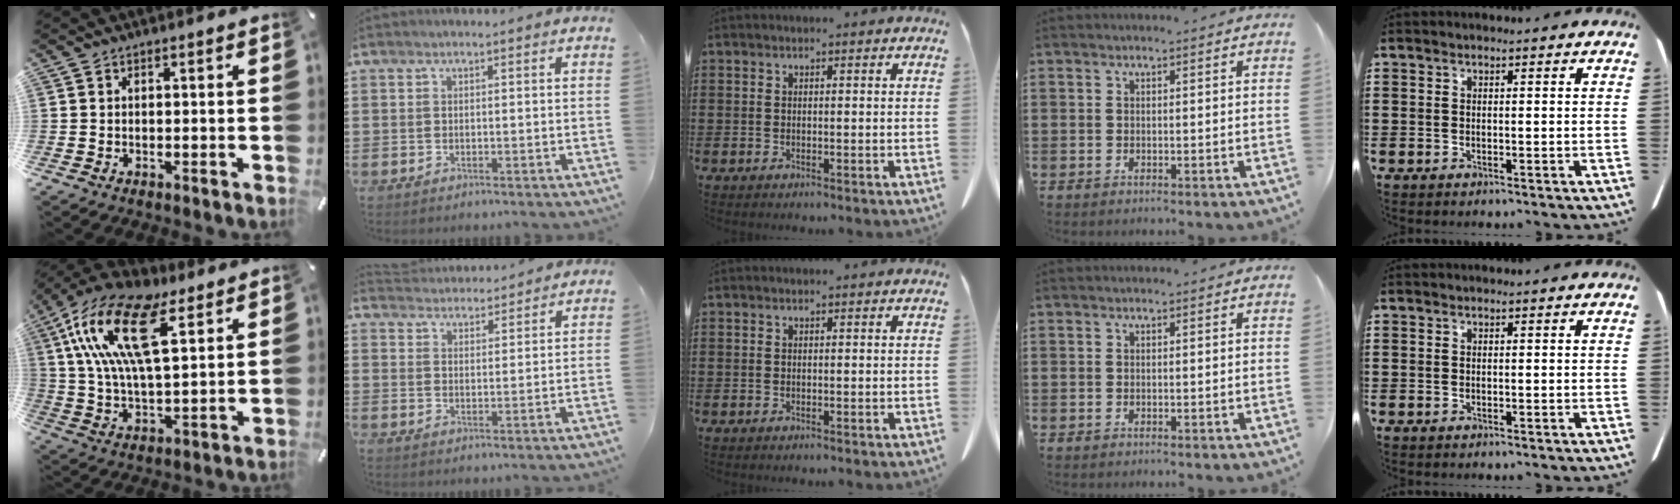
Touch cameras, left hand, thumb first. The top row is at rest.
{"thumb": {"total": 20.5, "force": [10.3, 8.8, 15.3], "torque": [-0.334, -0.025, 0.175]}, "index": {"total": 3.8, "force": [3.8, 0.3, -0.2], "torque": [-0.011, -0.019, 0.070]}}